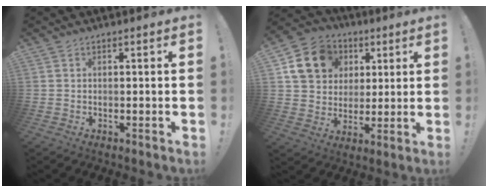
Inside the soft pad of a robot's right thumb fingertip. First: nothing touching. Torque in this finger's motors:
{"motor_torque": [1.49, 2.25, 0.16, -0.01, 0.06]}